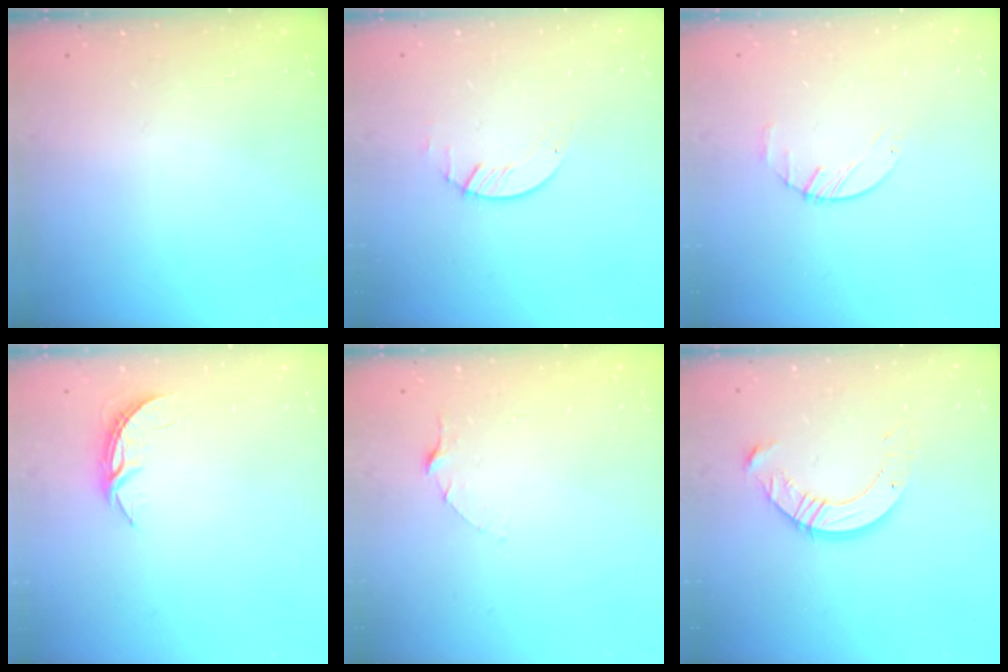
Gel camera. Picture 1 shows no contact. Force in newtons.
{"total": 1.2, "press": 1.1, "slide": 0.2}
{"total": 1.9, "press": 1.9, "slide": 0.3}
{"total": 3.7, "press": 3.7, "slide": 0.3}
{"total": 2.5, "press": 2.5, "slide": 0.3}
{"total": 10.5, "press": 10.4, "slide": 0.9}